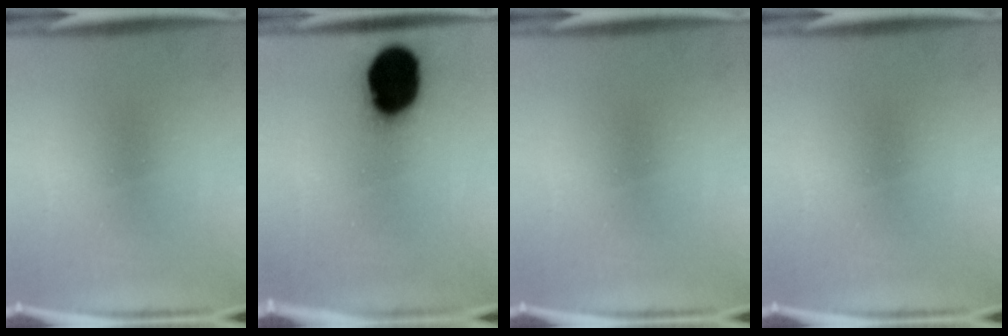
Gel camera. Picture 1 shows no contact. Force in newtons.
{"total": 19.3}
{"total": 0.0}
{"total": 0.0}